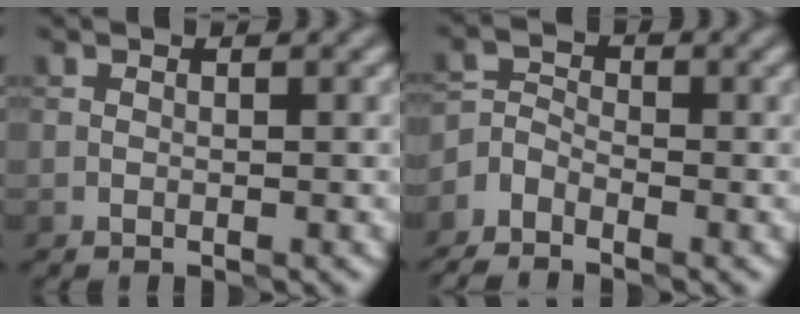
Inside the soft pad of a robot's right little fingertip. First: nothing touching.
{"total": 2.7, "force": [-2.2, 1.4, 0.8], "torque": [-0.017, 0.005, -0.055]}